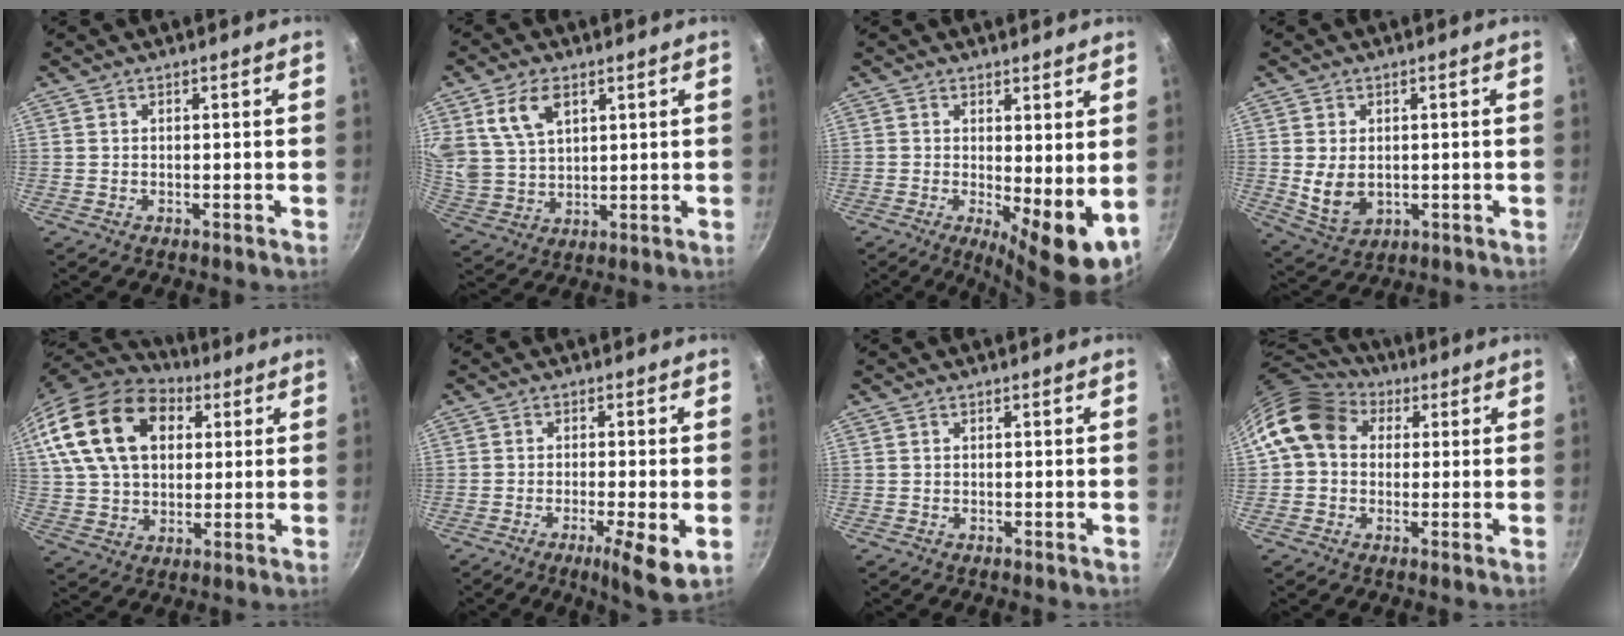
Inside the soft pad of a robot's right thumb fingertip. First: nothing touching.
{"total": 9.6, "force": [4.3, 6.0, 6.1], "torque": [-0.103, -0.016, 0.095]}
{"total": 9.0, "force": [0.3, 3.1, 8.5], "torque": [-0.109, -0.018, 0.010]}
{"total": 7.2, "force": [0.0, 5.1, 5.1], "torque": [-0.086, -0.012, 0.016]}
{"total": 22.1, "force": [7.9, 14.7, 14.4], "torque": [-0.248, 0.004, 0.137]}
{"total": 7.9, "force": [-2.5, 1.3, 7.3], "torque": [-0.120, -0.001, -0.037]}
{"total": 0.0}
{"total": 12.6, "force": [2.9, 10.1, 6.9], "torque": [-0.105, 0.025, 0.033]}